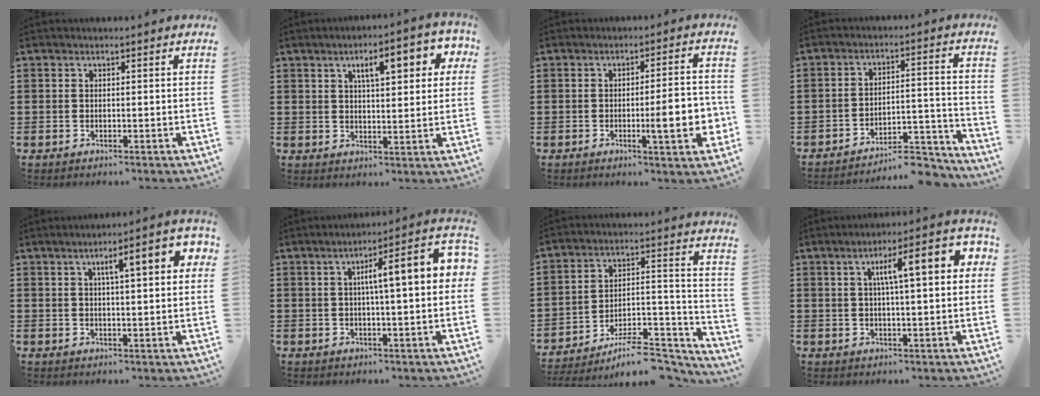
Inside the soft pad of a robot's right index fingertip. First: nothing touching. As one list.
[{"total": 7.1, "force": [3.0, 2.3, 6.0], "torque": [-0.100, 0.001, 0.043]}, {"total": 7.8, "force": [-1.6, 1.3, 7.6], "torque": [-0.105, -0.011, -0.026]}, {"total": 7.1, "force": [-6.7, 1.1, 2.1], "torque": [-0.027, 0.017, -0.129]}, {"total": 6.9, "force": [2.4, 1.6, 6.3], "torque": [-0.104, -0.001, 0.031]}, {"total": 8.1, "force": [1.1, 1.1, 8.0], "torque": [-0.135, -0.004, 0.007]}, {"total": 9.1, "force": [-7.6, 2.7, 4.1], "torque": [-0.049, 0.026, -0.141]}, {"total": 8.9, "force": [2.3, 1.9, 8.4], "torque": [-0.142, 0.000, 0.028]}]